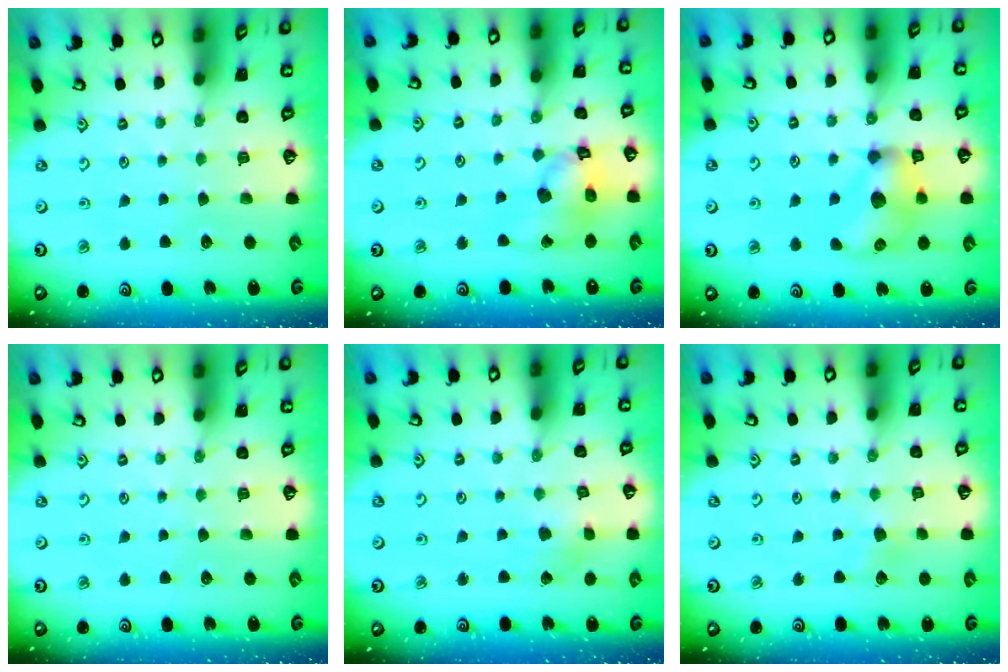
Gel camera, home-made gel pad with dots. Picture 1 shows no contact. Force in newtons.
{"total": 13.5, "press": 13.4, "slide": 1.8}
{"total": 14.3, "press": 14.3, "slide": 1.0}
{"total": 0.0}
{"total": 2.9, "press": 2.8, "slide": 0.7}
{"total": 3.7, "press": 3.7, "slide": 0.4}